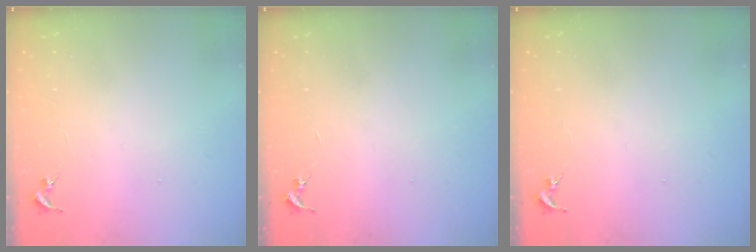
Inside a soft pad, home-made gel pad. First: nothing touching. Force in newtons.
{"total": 0.0}
{"total": 0.0}